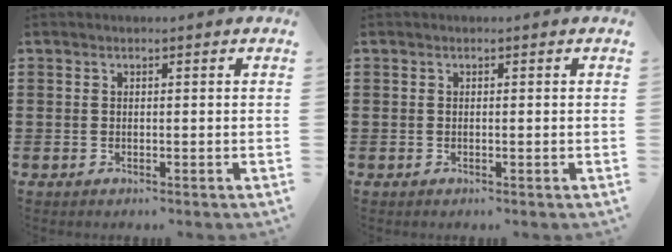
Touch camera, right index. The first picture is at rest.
{"total": 0.0}